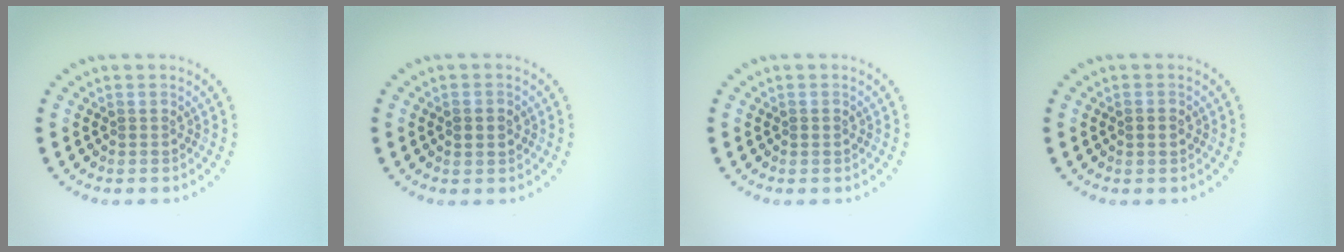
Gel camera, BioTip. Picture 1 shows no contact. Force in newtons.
{"total": 2.1, "press": 2.1, "slide": 0.2}
{"total": 0.6, "press": 0.6, "slide": 0.1}
{"total": 1.4, "press": 1.4, "slide": 0.0}